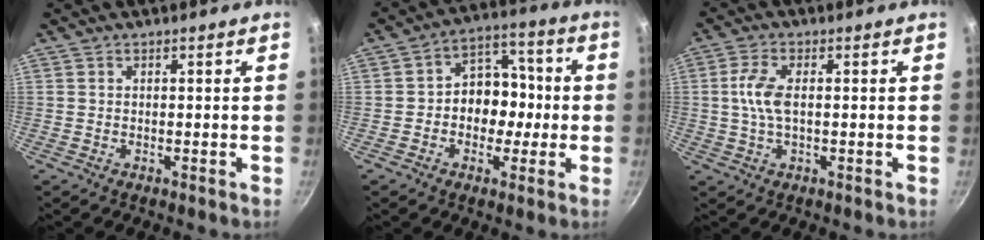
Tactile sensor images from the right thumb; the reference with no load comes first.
{"total": 10.3, "force": [-1.2, 8.3, 6.0], "torque": [-0.021, 0.036, -0.031]}
{"total": 5.7, "force": [0.2, 2.6, 5.0], "torque": [-0.110, 0.009, 0.000]}